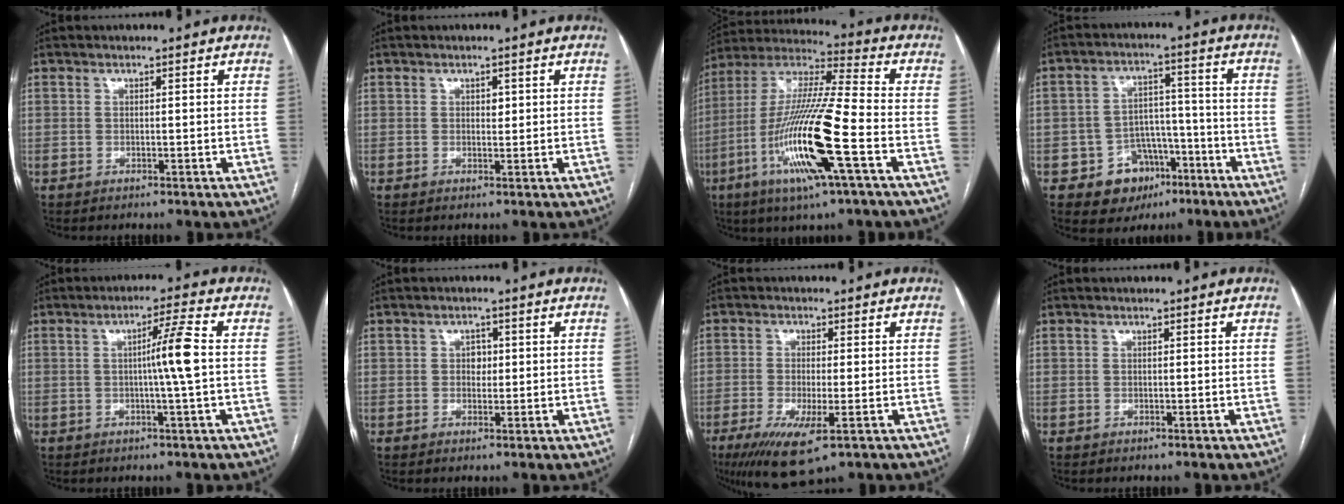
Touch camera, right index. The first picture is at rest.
{"total": 1.0, "force": [0.3, 0.6, 0.7], "torque": [-0.008, -0.001, 0.004]}
{"total": 19.3, "force": [-6.8, 0.7, 18.0], "torque": [-0.379, -0.020, -0.132]}
{"total": 8.8, "force": [-4.5, 7.0, 2.8], "torque": [-0.030, 0.027, -0.058]}
{"total": 5.7, "force": [-0.2, -1.3, 5.5], "torque": [-0.093, 0.006, -0.003]}
{"total": 1.7, "force": [0.2, 1.3, 1.1], "torque": [-0.013, 0.003, 0.003]}
{"total": 8.7, "force": [-4.3, 1.6, 7.4], "torque": [-0.133, -0.025, -0.068]}
{"total": 0.0}